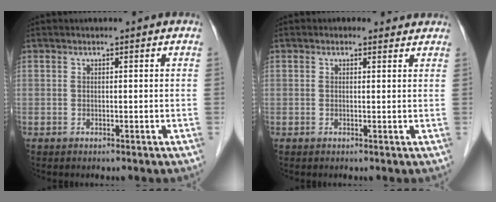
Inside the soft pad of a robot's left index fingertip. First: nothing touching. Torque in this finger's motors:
{"motor_torque": [0.75, -0.75, 0.02, -0.01]}